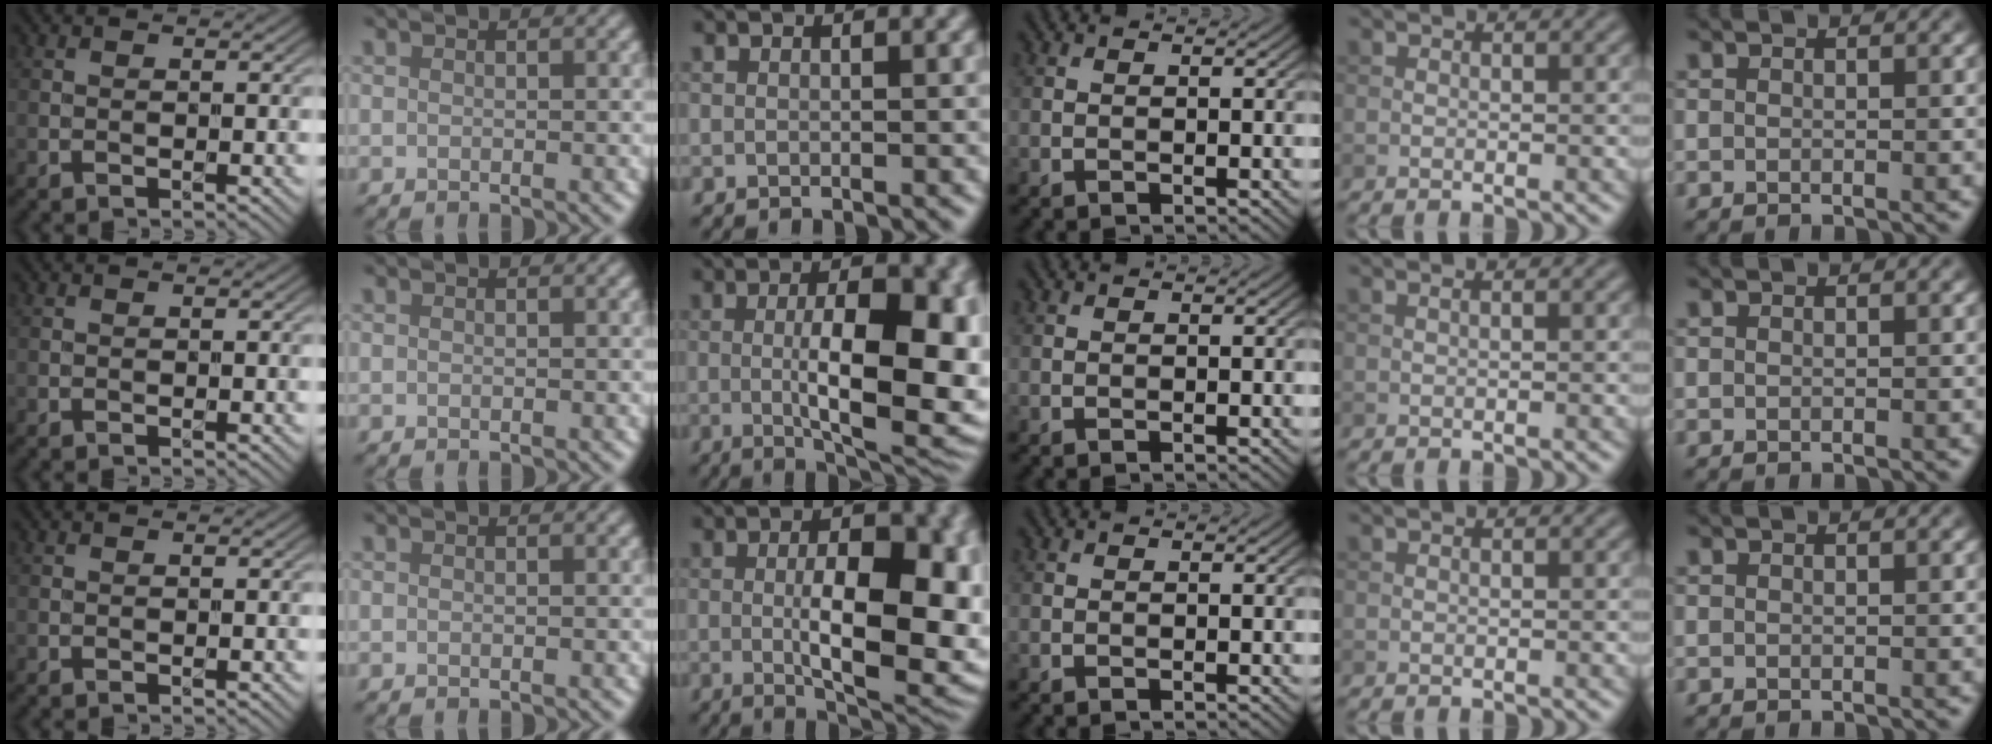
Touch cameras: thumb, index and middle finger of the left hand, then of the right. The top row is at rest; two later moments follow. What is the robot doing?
{"motion": "unscrew", "object": "dispenser bottle"}